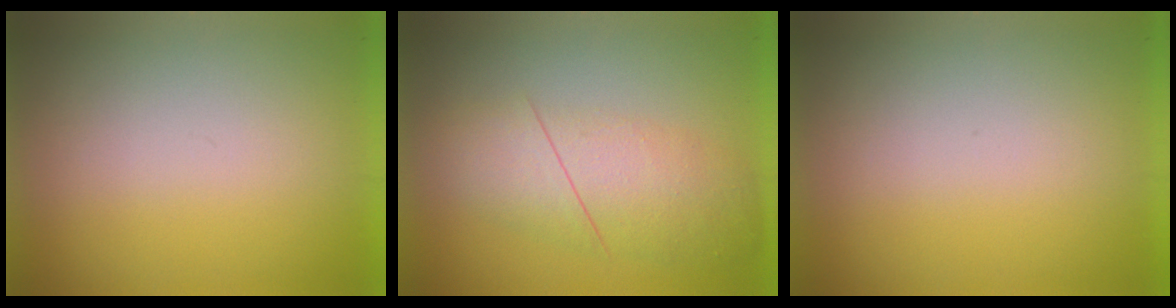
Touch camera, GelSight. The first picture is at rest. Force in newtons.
{"total": 3.1}
{"total": 0.0}